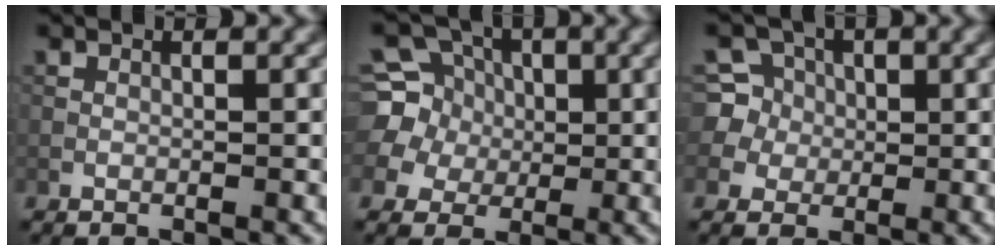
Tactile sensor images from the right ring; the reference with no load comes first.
{"total": 7.3, "force": [1.5, 6.7, 2.3], "torque": [-0.060, 0.028, 0.013]}
{"total": 6.3, "force": [1.4, 5.9, 1.5], "torque": [-0.039, 0.034, 0.017]}